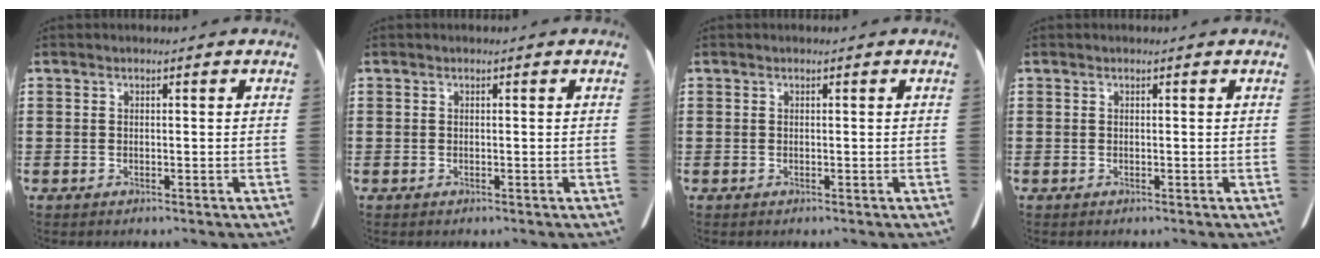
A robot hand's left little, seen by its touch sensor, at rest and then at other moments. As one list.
[{"total": 0.0}, {"total": 0.0}, {"total": 0.0}]